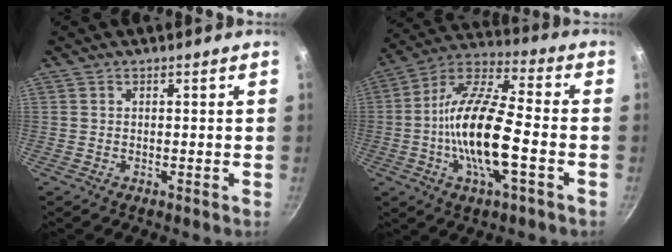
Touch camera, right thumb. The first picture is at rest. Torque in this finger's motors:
{"motor_torque": [1.08, 0.50, 2.43, -0.34, 0.71]}